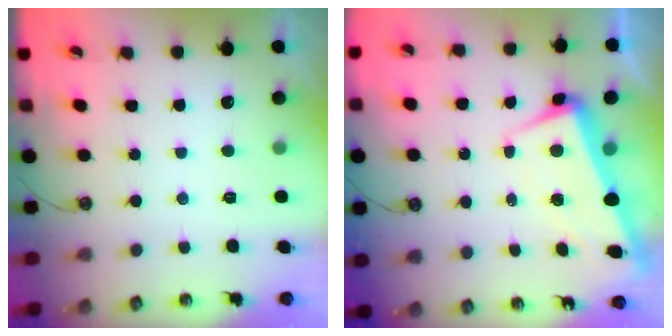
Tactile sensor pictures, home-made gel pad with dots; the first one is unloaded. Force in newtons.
{"total": 1.3, "press": 0.4, "slide": 1.2}